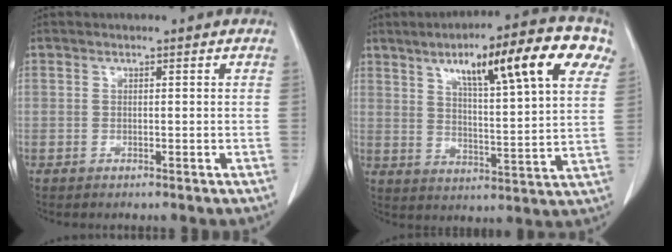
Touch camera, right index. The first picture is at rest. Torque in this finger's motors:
{"motor_torque": [1.15, 0.99, 0.40, 0.18]}